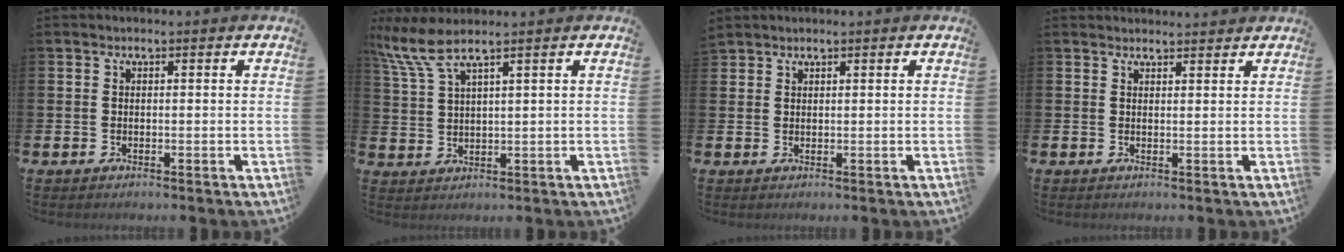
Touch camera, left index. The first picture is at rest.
{"total": 5.5, "force": [4.3, 0.4, 3.4], "torque": [-0.077, -0.011, 0.075]}
{"total": 1.5, "force": [1.4, 0.4, -0.1], "torque": [0.010, -0.001, 0.025]}
{"total": 1.6, "force": [1.6, 0.1, -0.1], "torque": [0.012, -0.010, 0.028]}